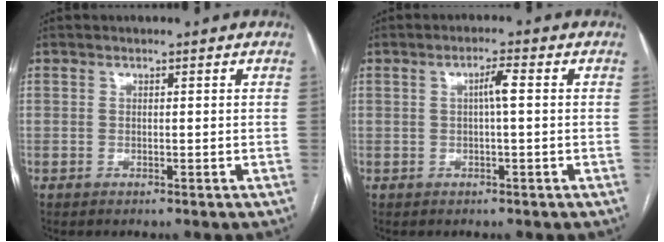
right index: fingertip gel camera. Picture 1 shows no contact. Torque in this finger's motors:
{"motor_torque": [0.26, 0.01, 0.05, 0.06]}